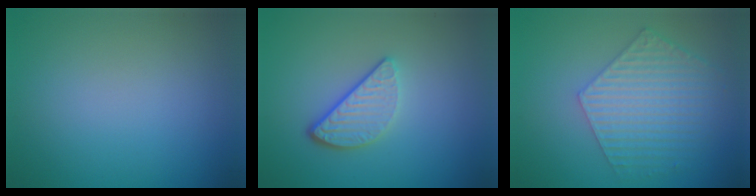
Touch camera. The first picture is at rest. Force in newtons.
{"total": 3.4, "press": 2.7, "slide": 2.0}
{"total": 5.9, "press": 4.4, "slide": 3.9}